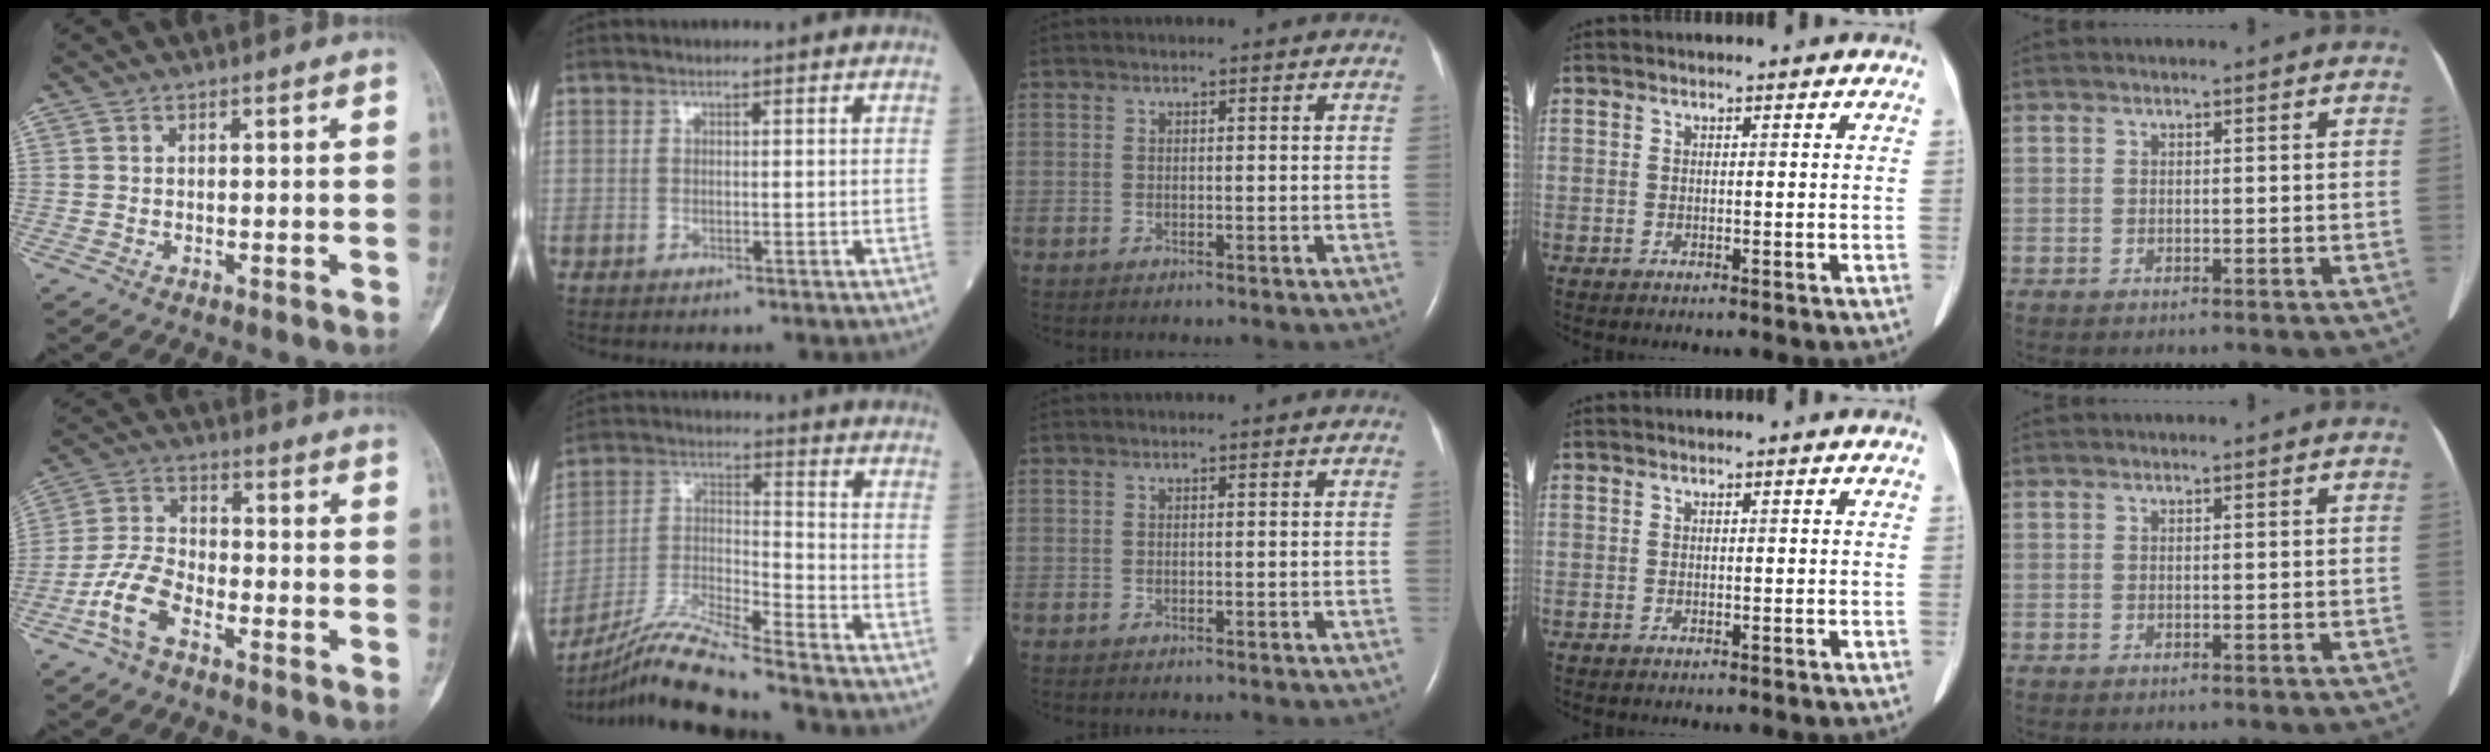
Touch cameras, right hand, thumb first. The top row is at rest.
{"thumb": {"total": 8.5, "force": [-4.6, 4.3, 5.7], "torque": [-0.119, 0.032, -0.095]}, "index": {"total": 13.0, "force": [-11.4, -1.0, 6.3], "torque": [-0.124, -0.008, -0.213]}}